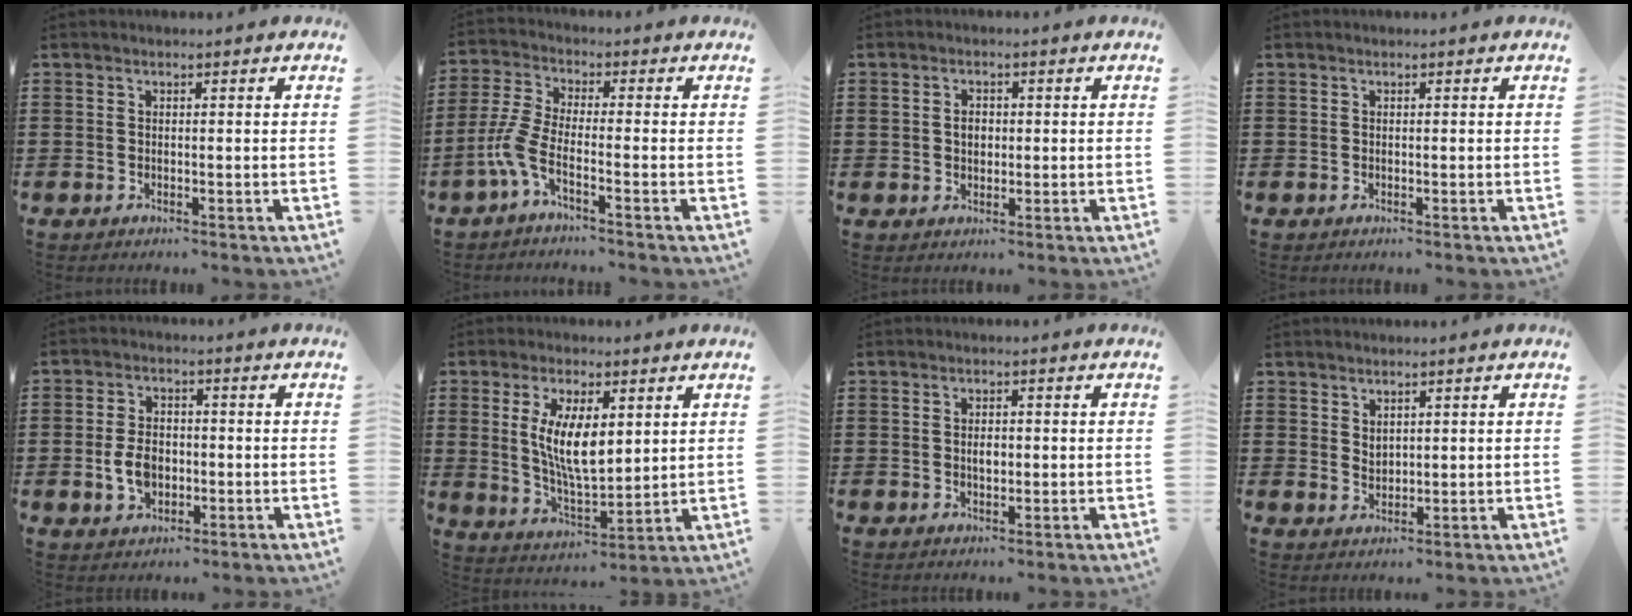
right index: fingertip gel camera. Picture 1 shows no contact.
{"total": 5.4, "force": [-2.8, 1.6, 4.4], "torque": [-0.127, -0.015, -0.061]}
{"total": 2.4, "force": [0.2, 1.7, 1.7], "torque": [-0.036, 0.008, 0.002]}
{"total": 0.0}
{"total": 4.6, "force": [-0.9, 3.4, 3.0], "torque": [-0.067, -0.001, -0.022]}
{"total": 8.8, "force": [1.9, 3.5, 7.9], "torque": [-0.146, 0.005, 0.034]}
{"total": 2.0, "force": [-0.1, 1.0, 1.7], "torque": [-0.033, 0.004, -0.004]}
{"total": 2.1, "force": [1.8, 1.1, 0.3], "torque": [-0.010, 0.004, 0.034]}